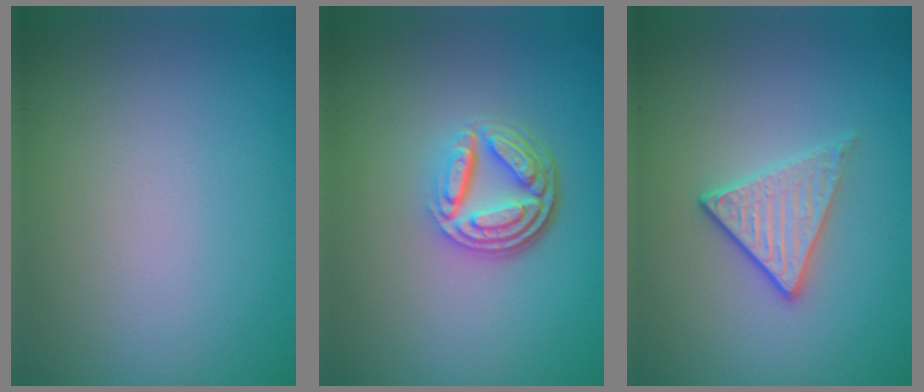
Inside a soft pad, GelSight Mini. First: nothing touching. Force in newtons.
{"total": 5.1, "press": 3.6, "slide": 3.6}
{"total": 2.8, "press": 2.6, "slide": 1.1}